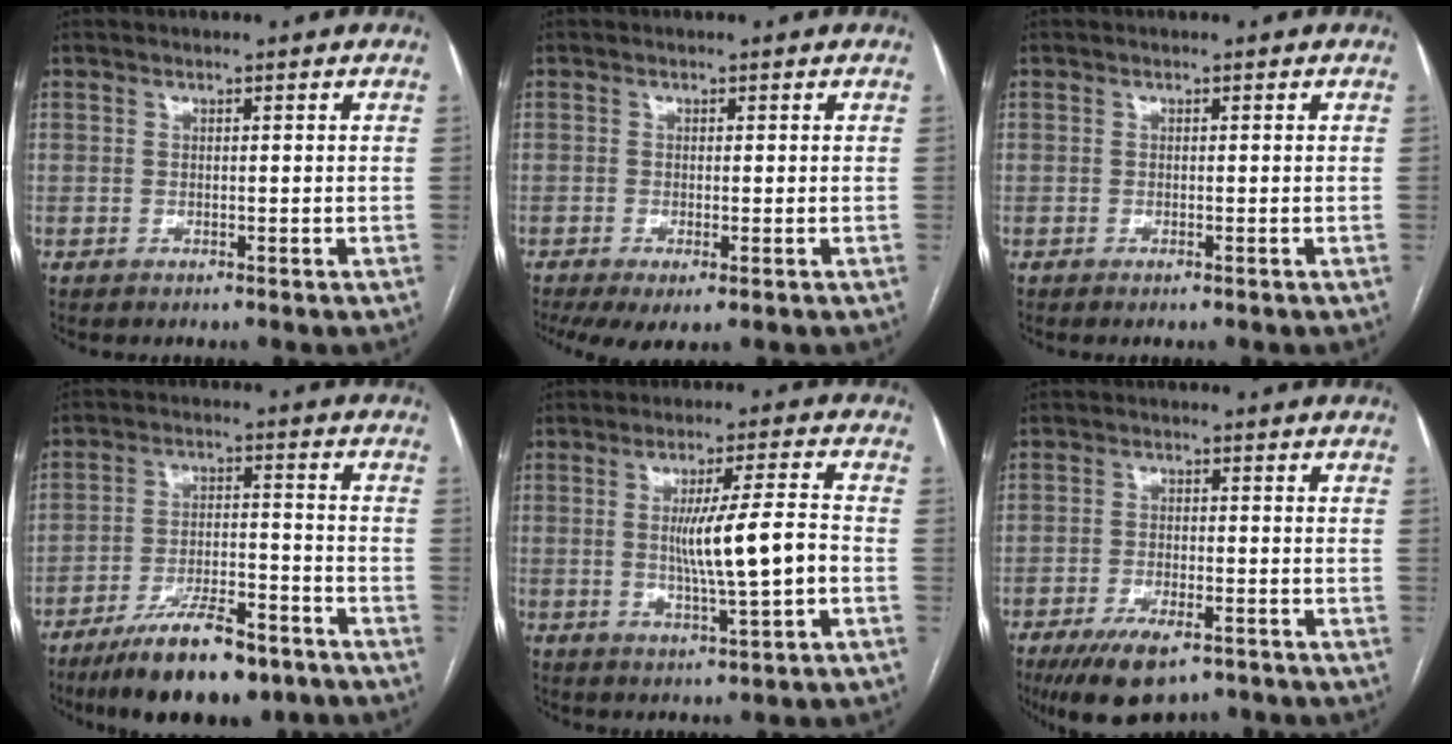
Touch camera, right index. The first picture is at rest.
{"total": 5.1, "force": [-2.7, 1.4, 4.0], "torque": [-0.066, -0.017, -0.045]}
{"total": 0.6, "force": [-0.4, -0.1, 0.4], "torque": [-0.009, -0.002, -0.005]}
{"total": 13.9, "force": [-10.1, 3.6, 8.8], "torque": [-0.150, -0.005, -0.169]}
{"total": 9.7, "force": [-0.9, 0.0, 9.6], "torque": [-0.164, 0.000, -0.013]}
{"total": 8.8, "force": [-6.0, 3.1, 5.6], "torque": [-0.096, -0.012, -0.098]}